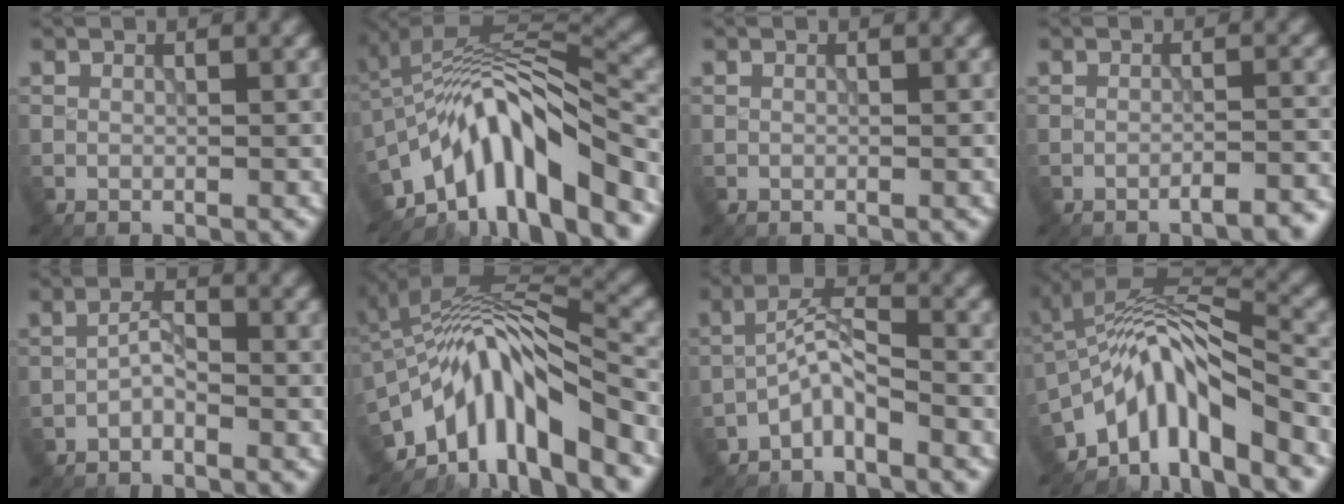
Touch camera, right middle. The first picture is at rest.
{"total": 11.7, "force": [-6.2, 3.8, 9.2], "torque": [-0.143, 0.013, -0.111]}
{"total": 0.0}
{"total": 2.7, "force": [-2.1, 0.6, 1.6], "torque": [-0.017, 0.006, -0.031]}
{"total": 1.3, "force": [-0.8, 0.4, 0.9], "torque": [-0.021, 0.007, -0.020]}
{"total": 11.3, "force": [-5.3, 3.8, 9.2], "torque": [-0.143, 0.012, -0.093]}
{"total": 2.9, "force": [-2.1, 0.6, 1.8], "torque": [-0.039, 0.014, -0.047]}
{"total": 9.9, "force": [-5.1, 3.3, 7.8], "torque": [-0.119, 0.009, -0.099]}